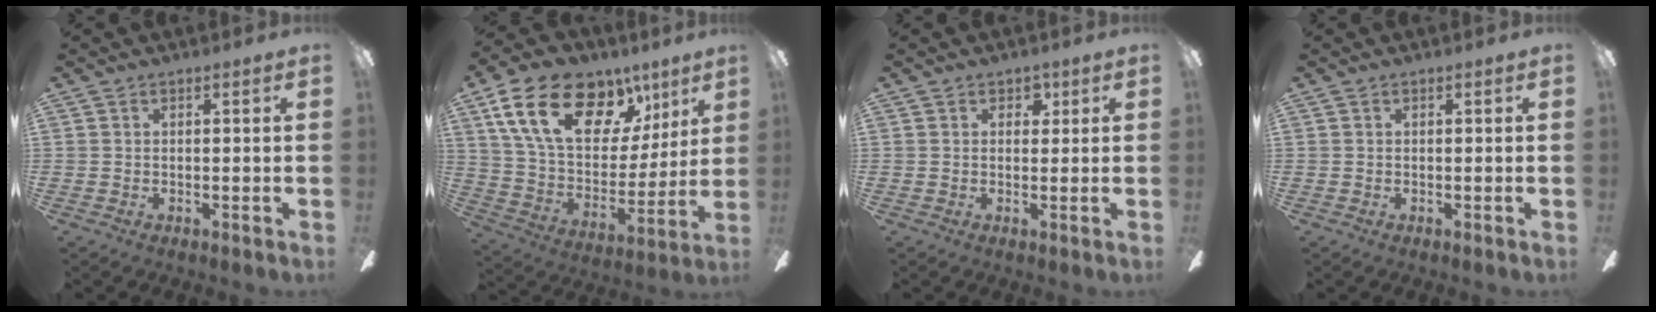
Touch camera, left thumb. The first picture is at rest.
{"total": 23.1, "force": [11.9, 13.7, 14.4], "torque": [-0.247, -0.044, 0.211]}
{"total": 2.2, "force": [1.1, 1.6, 1.0], "torque": [-0.005, 0.001, 0.015]}
{"total": 0.0}